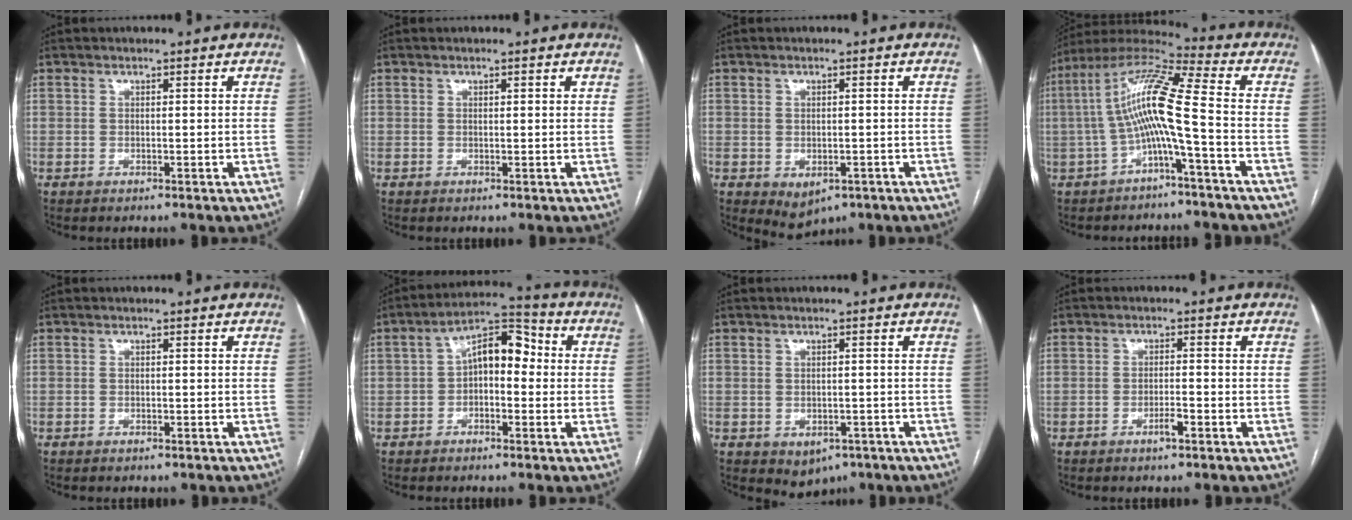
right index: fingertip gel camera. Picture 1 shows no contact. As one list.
[{"total": 0.8, "force": [0.5, 0.1, 0.5], "torque": [-0.009, 0.001, 0.005]}, {"total": 4.1, "force": [-1.9, 2.8, 2.3], "torque": [-0.032, -0.004, -0.013]}, {"total": 11.2, "force": [-2.0, -0.1, 11.0], "torque": [-0.214, 0.032, -0.044]}, {"total": 0.7, "force": [-0.6, 0.3, 0.2], "torque": [-0.007, -0.001, -0.008]}, {"total": 8.1, "force": [0.1, 4.1, 7.0], "torque": [-0.113, 0.044, -0.005]}, {"total": 4.3, "force": [-2.4, 3.1, 1.8], "torque": [-0.014, 0.001, -0.020]}, {"total": 2.2, "force": [-1.3, 0.3, 1.8], "torque": [-0.032, 0.001, -0.023]}]